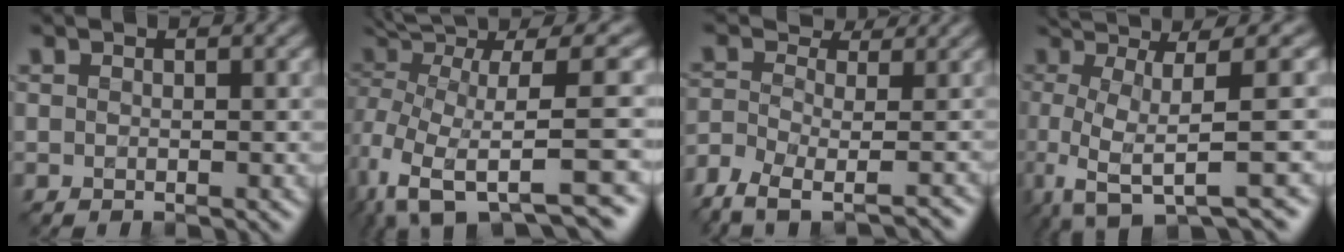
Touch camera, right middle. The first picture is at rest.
{"total": 11.8, "force": [-0.3, 3.7, 11.2], "torque": [-0.218, 0.014, 0.021]}
{"total": 5.6, "force": [-3.7, 2.5, 3.5], "torque": [-0.062, 0.003, -0.064]}
{"total": 8.6, "force": [-1.0, 1.7, 8.4], "torque": [-0.116, 0.007, -0.018]}